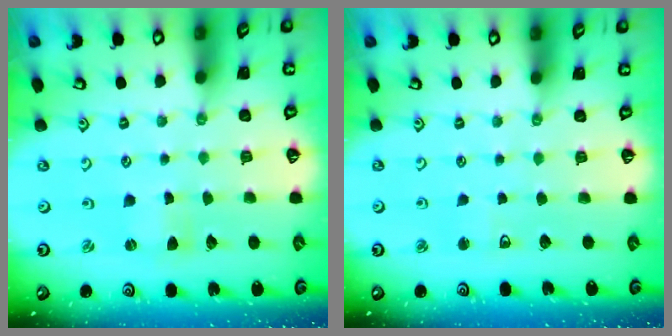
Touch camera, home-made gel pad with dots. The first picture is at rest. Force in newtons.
{"total": 2.9, "press": 2.9, "slide": 0.6}